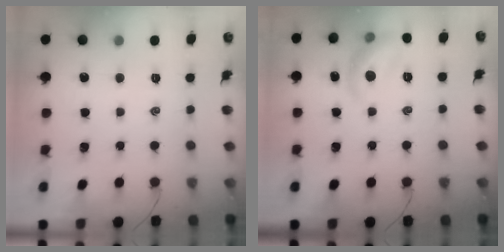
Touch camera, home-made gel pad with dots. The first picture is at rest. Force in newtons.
{"total": 10.6, "press": 10.6, "slide": 0.3}